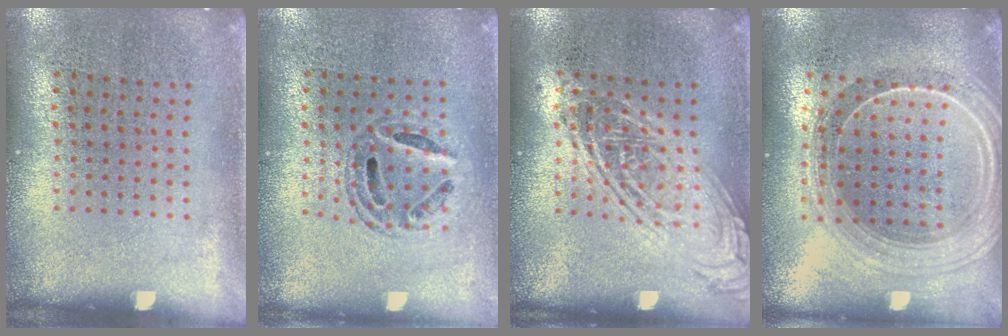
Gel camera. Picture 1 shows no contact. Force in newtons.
{"total": 0.7, "press": 0.7, "slide": 0.1}
{"total": 2.4, "press": 2.4, "slide": 0.2}
{"total": 2.2, "press": 2.0, "slide": 1.1}